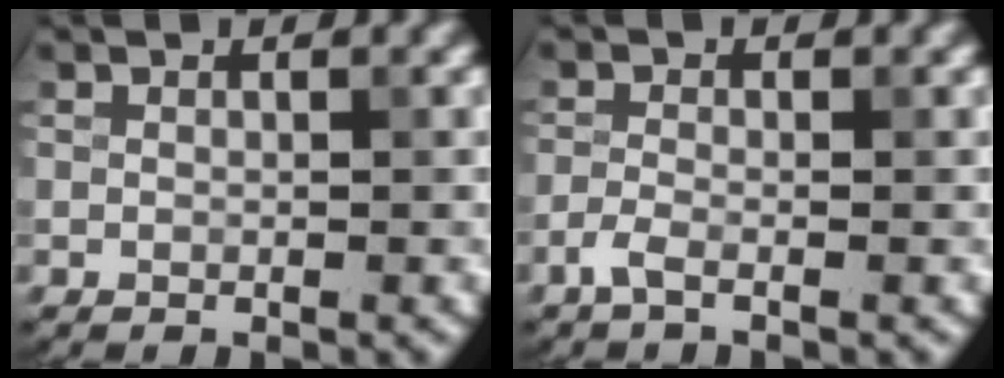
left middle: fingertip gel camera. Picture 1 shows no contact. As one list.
[{"total": 1.5, "force": [-1.0, 0.4, 1.1], "torque": [-0.027, 0.000, -0.026]}]